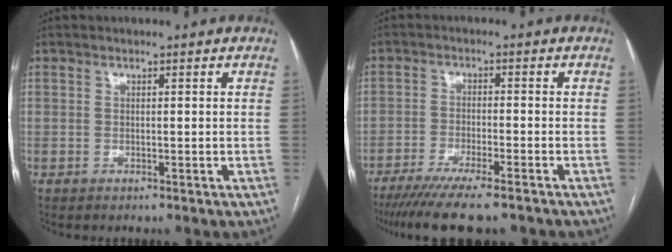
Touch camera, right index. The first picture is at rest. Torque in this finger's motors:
{"motor_torque": [1.13, -1.01, 0.59, 0.14]}